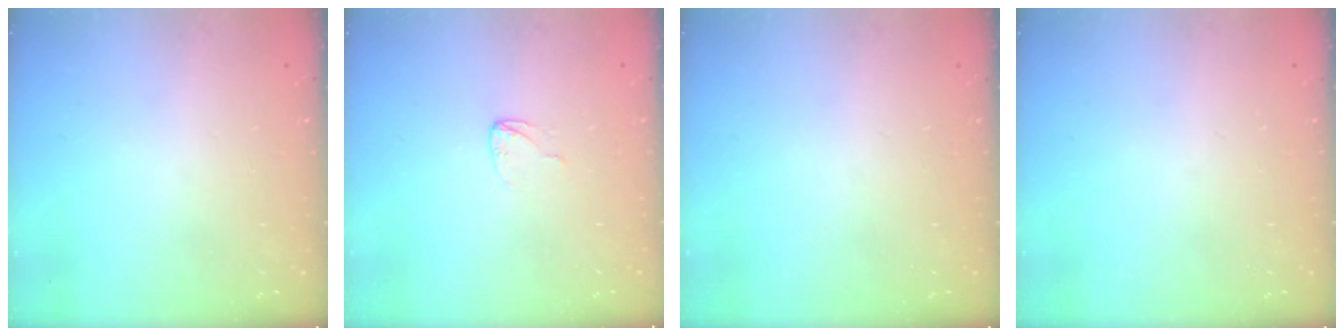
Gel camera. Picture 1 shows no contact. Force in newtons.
{"total": 2.6, "press": 2.6, "slide": 0.0}
{"total": 0.0}
{"total": 0.0}